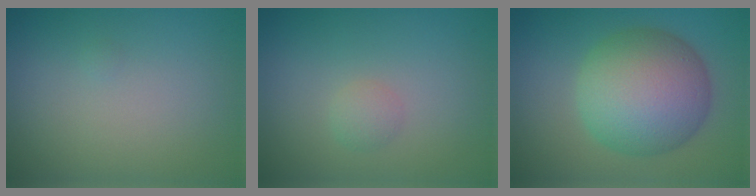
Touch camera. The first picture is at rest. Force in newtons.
{"total": 1.1, "press": 1.1, "slide": 0.0}
{"total": 9.3, "press": 9.3, "slide": 0.1}